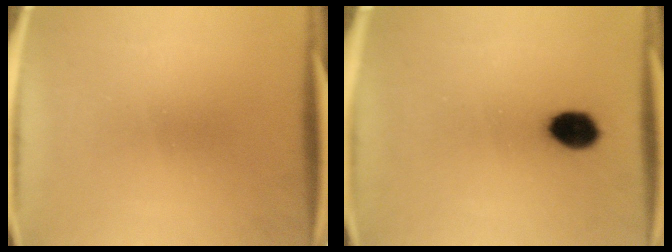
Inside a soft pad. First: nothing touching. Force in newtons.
{"total": 6.5}